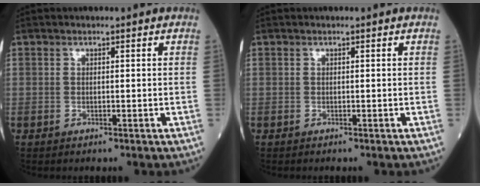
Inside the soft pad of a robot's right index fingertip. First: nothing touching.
{"total": 0.0}